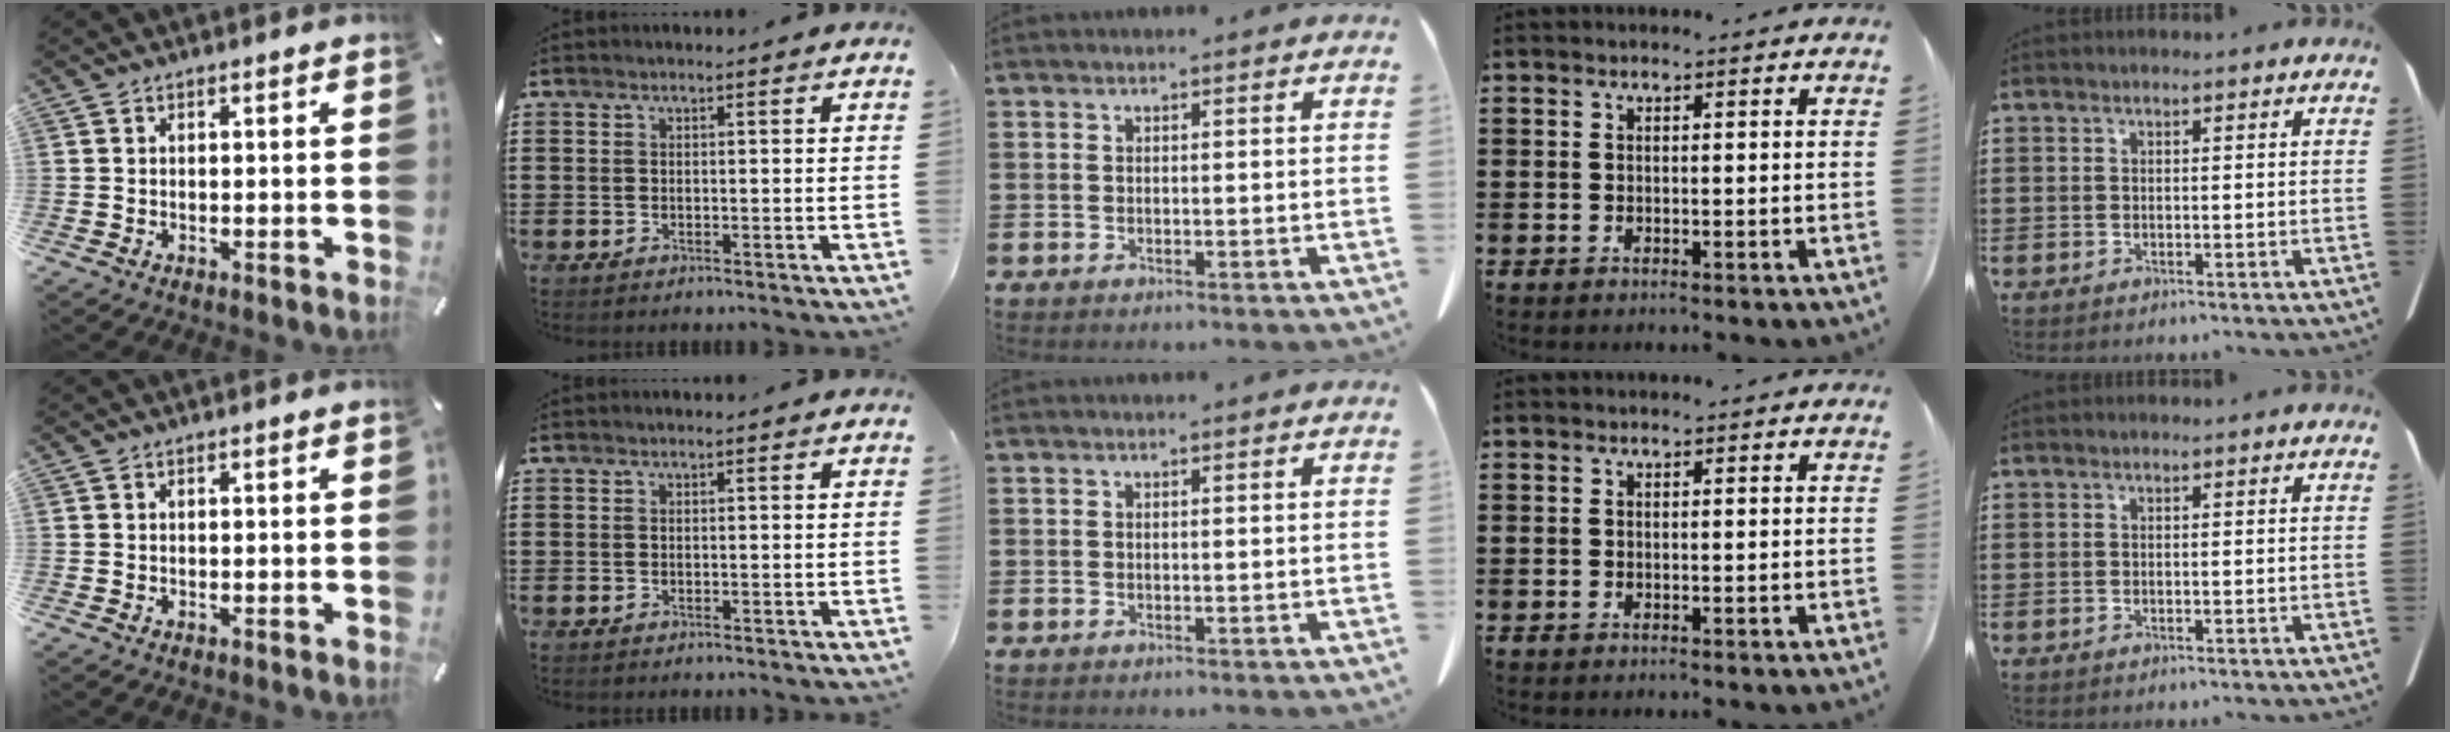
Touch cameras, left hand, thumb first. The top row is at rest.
{}